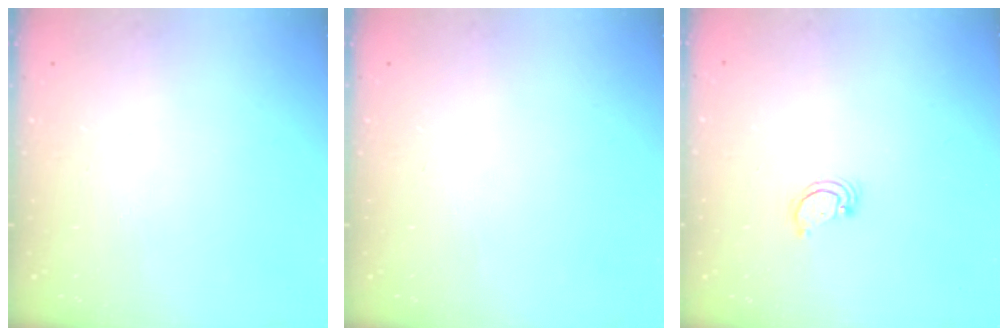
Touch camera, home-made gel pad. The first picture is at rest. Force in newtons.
{"total": 0.0}
{"total": 1.7, "press": 1.7, "slide": 0.1}